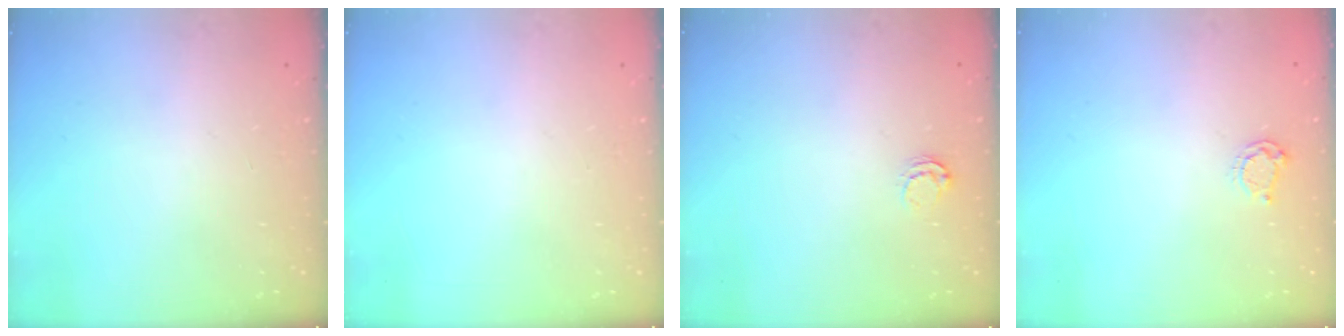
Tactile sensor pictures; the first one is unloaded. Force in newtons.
{"total": 0.0}
{"total": 3.9, "press": 3.9, "slide": 0.2}
{"total": 3.3, "press": 3.2, "slide": 0.4}